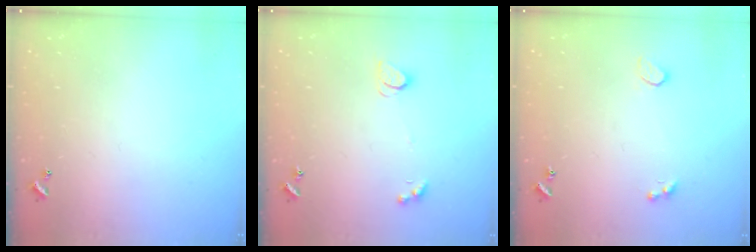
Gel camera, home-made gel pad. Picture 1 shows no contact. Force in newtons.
{"total": 2.6, "press": 2.6, "slide": 0.5}
{"total": 2.6, "press": 2.2, "slide": 1.2}